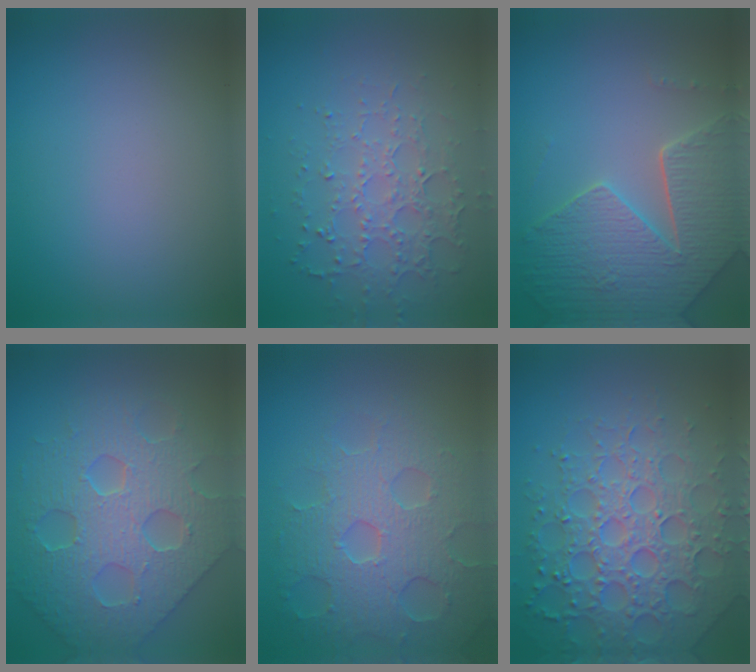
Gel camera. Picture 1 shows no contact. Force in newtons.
{"total": 3.4, "press": 3.2, "slide": 1.2}
{"total": 7.3, "press": 5.5, "slide": 4.7}
{"total": 7.2, "press": 6.3, "slide": 3.5}
{"total": 6.9, "press": 5.5, "slide": 4.2}
{"total": 7.3, "press": 7.2, "slide": 1.6}